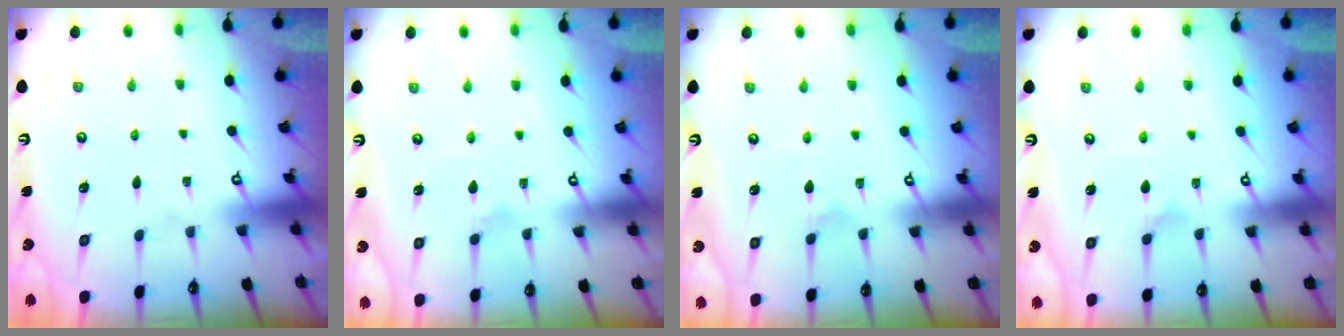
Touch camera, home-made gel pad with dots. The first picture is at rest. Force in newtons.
{"total": 1.9, "press": 1.9, "slide": 0.1}
{"total": 2.5, "press": 2.5, "slide": 0.4}
{"total": 3.3, "press": 3.3, "slide": 0.5}